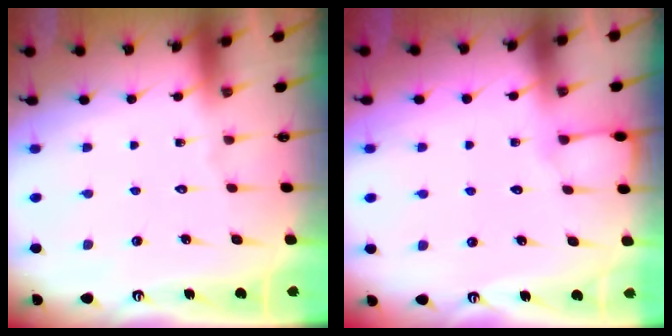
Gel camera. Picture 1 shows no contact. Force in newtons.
{"total": 2.9, "press": 2.9, "slide": 0.5}